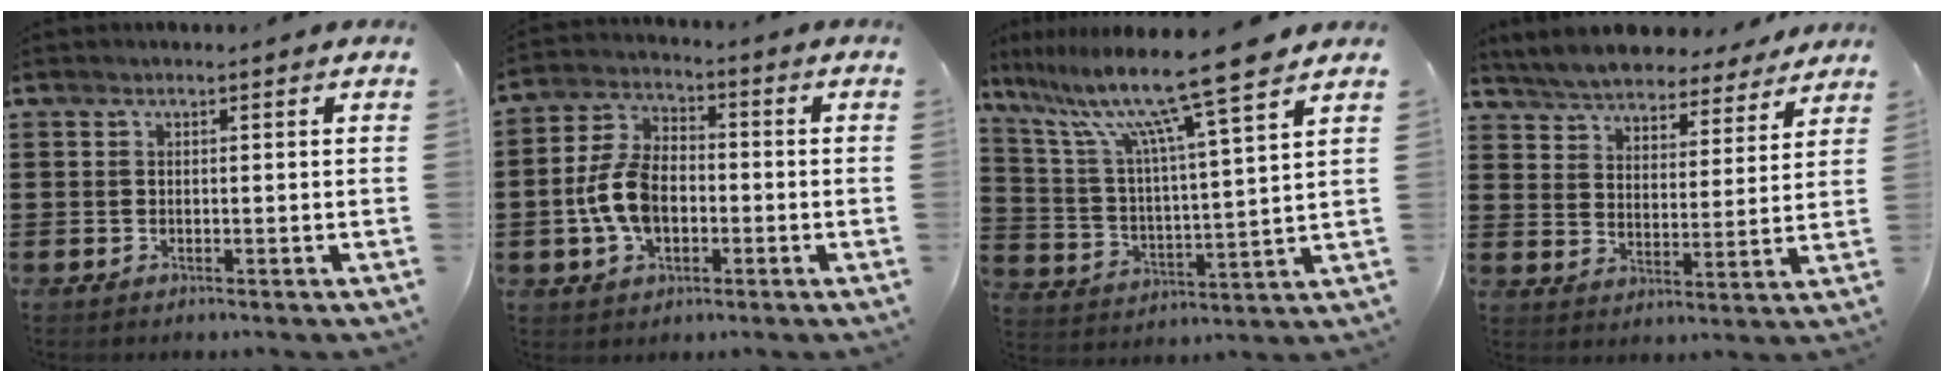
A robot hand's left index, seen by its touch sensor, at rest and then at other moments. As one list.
[{"total": 8.9, "force": [-1.7, 5.5, 6.7], "torque": [-0.166, 0.005, -0.040]}, {"total": 12.5, "force": [10.1, -0.7, 7.4], "torque": [-0.177, -0.054, 0.164]}, {"total": 5.9, "force": [5.9, 0.4, 0.5], "torque": [-0.040, -0.036, 0.104]}]